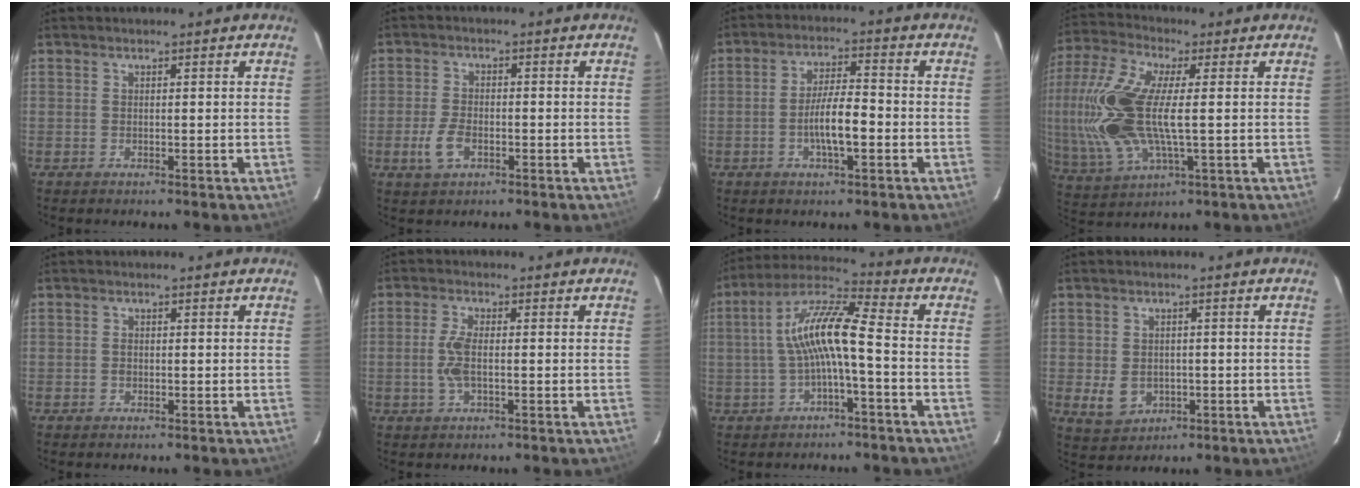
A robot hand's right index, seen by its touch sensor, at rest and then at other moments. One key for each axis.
{"total": 5.0, "fx": -2.0, "fy": 2.9, "fz": 3.5, "tx": -0.082, "ty": 0.000, "tz": -0.035}
{"total": 6.9, "fx": -2.1, "fy": 1.6, "fz": 6.3, "tx": -0.120, "ty": 0.001, "tz": -0.034}
{"total": 20.7, "fx": 0.0, "fy": 8.4, "fz": 18.9, "tx": -0.421, "ty": -0.001, "tz": 0.001}
{"total": 0.7, "fx": -0.1, "fy": 0.5, "fz": 0.4, "tx": -0.007, "ty": 0.002, "tz": -0.003}
{"total": 4.5, "fx": -0.7, "fy": 1.5, "fz": 4.2, "tx": -0.090, "ty": 0.000, "tz": -0.013}
{"total": 10.6, "fx": -1.4, "fy": 1.6, "fz": 10.4, "tx": -0.215, "ty": 0.023, "tz": -0.028}
{"total": 5.3, "fx": -0.9, "fy": 4.6, "fz": 2.5, "tx": -0.057, "ty": 0.001, "tz": 0.001}